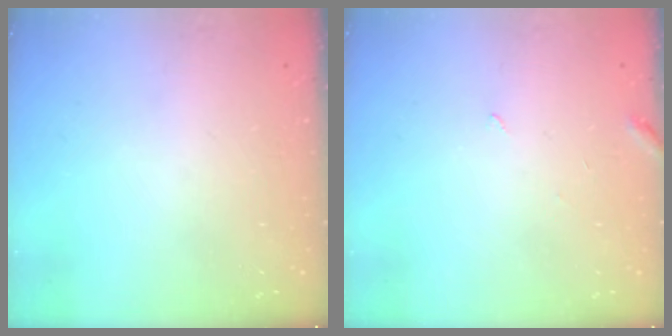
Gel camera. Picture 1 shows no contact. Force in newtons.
{"total": 3.0, "press": 3.0, "slide": 0.2}